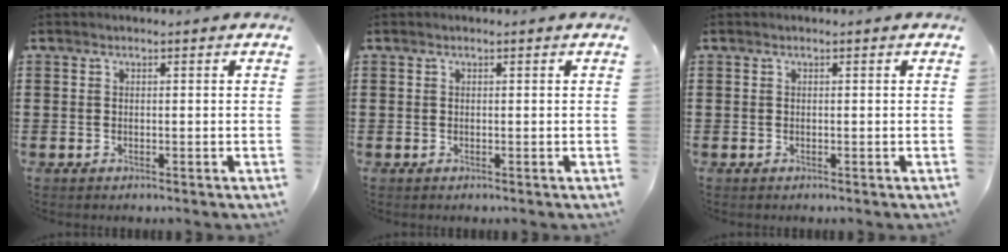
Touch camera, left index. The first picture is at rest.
{"total": 0.0}
{"total": 0.0}